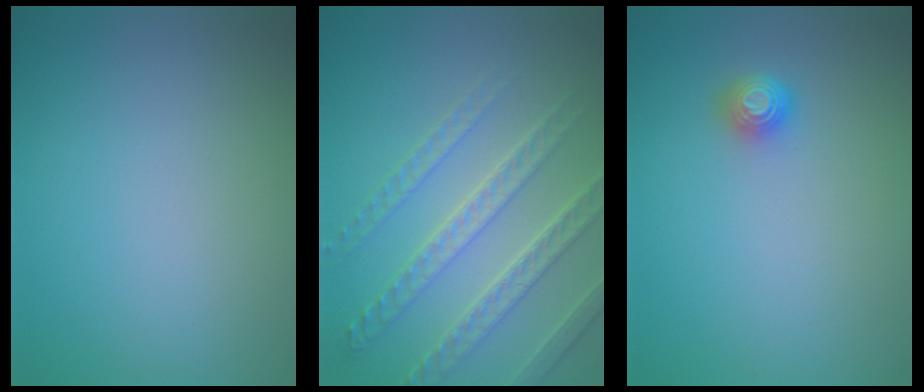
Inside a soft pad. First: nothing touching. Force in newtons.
{"total": 4.1, "press": 4.1, "slide": 0.2}
{"total": 1.6, "press": 1.4, "slide": 0.6}